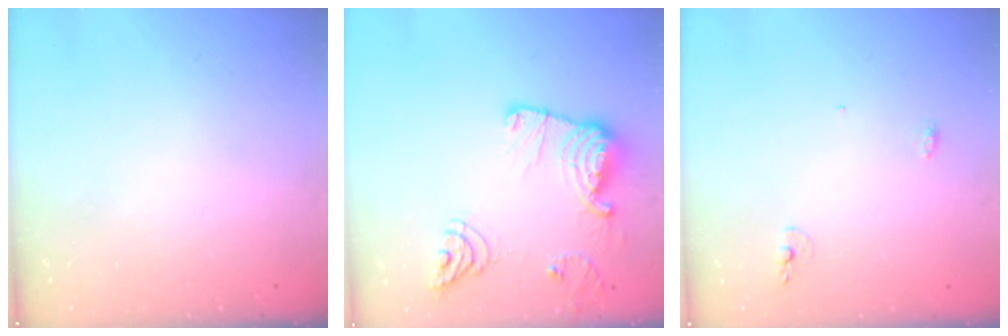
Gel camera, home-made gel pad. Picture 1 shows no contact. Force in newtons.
{"total": 16.6, "press": 16.5, "slide": 1.8}
{"total": 4.3, "press": 4.2, "slide": 0.9}